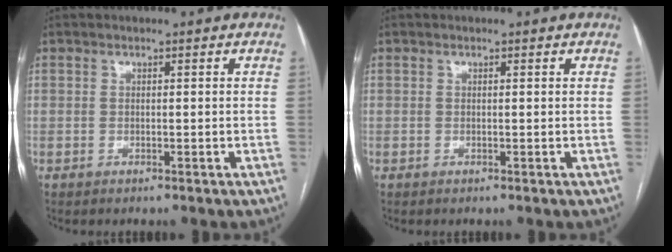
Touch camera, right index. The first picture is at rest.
{"total": 0.0}